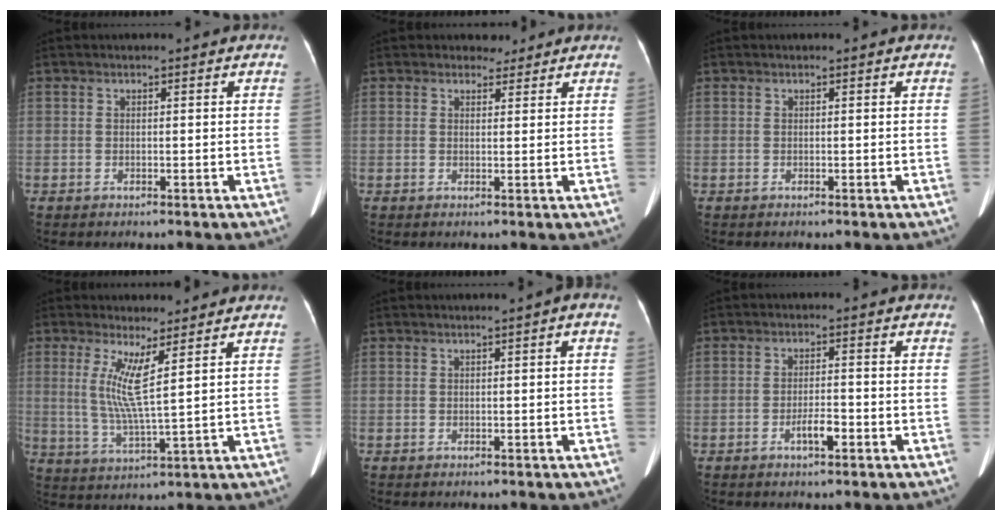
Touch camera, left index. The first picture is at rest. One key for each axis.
{"total": 1.8, "fx": 1.6, "fy": 1.0, "fz": 0.0, "tx": 0.003, "ty": -0.003, "tz": 0.020}
{"total": 0.0}
{"total": 5.1, "fx": 1.9, "fy": -0.7, "fz": 4.6, "tx": -0.092, "ty": -0.013, "tz": 0.043}
{"total": 1.0, "fx": 0.1, "fy": 0.1, "fz": 0.9, "tx": -0.011, "ty": 0.003, "tz": 0.001}
{"total": 3.2, "fx": -1.6, "fy": 0.8, "fz": 2.6, "tx": -0.047, "ty": 0.002, "tz": -0.029}